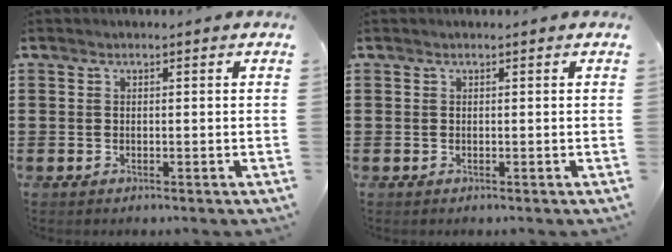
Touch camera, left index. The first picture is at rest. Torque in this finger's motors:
{"motor_torque": [-0.01, 0.01, 0.00, 0.00]}